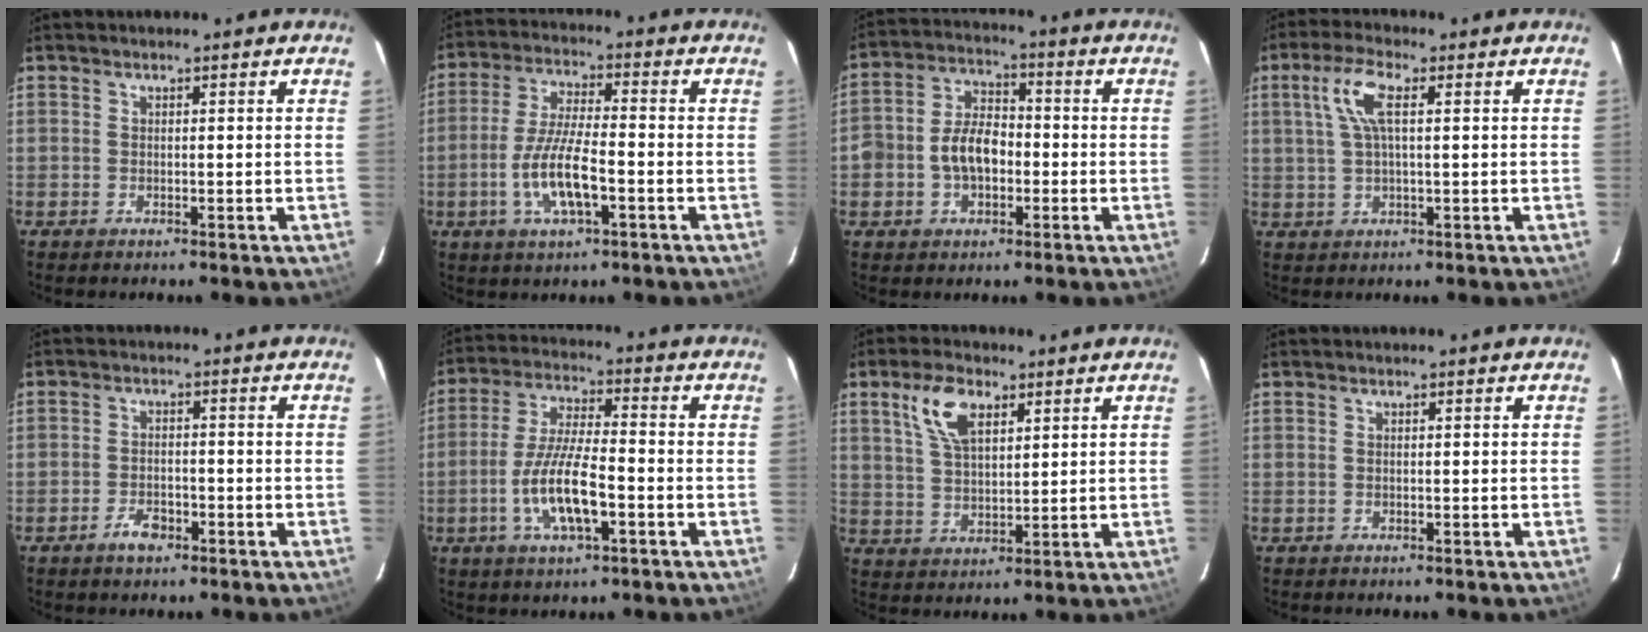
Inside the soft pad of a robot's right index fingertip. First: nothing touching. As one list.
[{"total": 10.2, "force": [-3.5, 2.6, 9.2], "torque": [-0.186, -0.005, -0.067]}, {"total": 8.4, "force": [-1.9, 5.7, 5.8], "torque": [-0.115, 0.024, -0.030]}, {"total": 6.5, "force": [1.9, 1.8, 5.9], "torque": [-0.123, 0.013, 0.038]}, {"total": 3.8, "force": [-2.4, 2.0, 2.2], "torque": [-0.048, 0.000, -0.042]}, {"total": 11.3, "force": [-3.8, 2.9, 10.2], "torque": [-0.207, -0.006, -0.071]}, {"total": 8.3, "force": [4.2, 4.0, 5.9], "torque": [-0.115, 0.015, 0.084]}, {"total": 0.0}]